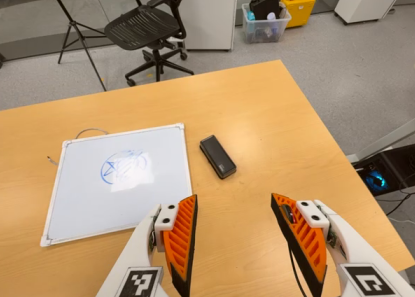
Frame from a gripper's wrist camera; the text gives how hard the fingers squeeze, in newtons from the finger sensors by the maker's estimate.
{"total": 0.0}